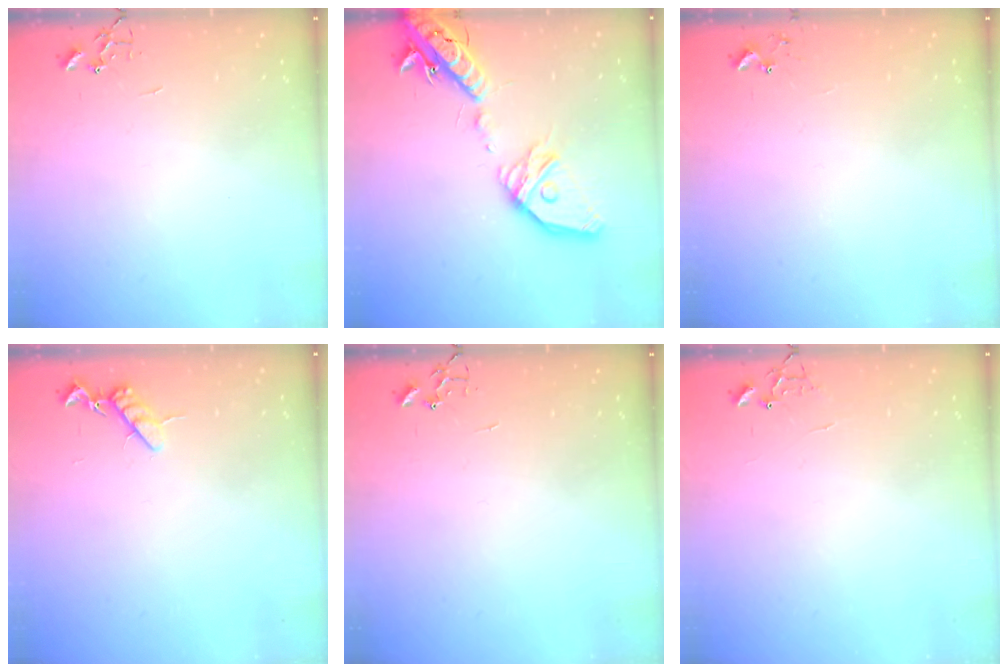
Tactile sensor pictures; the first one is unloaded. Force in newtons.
{"total": 23.1, "press": 22.8, "slide": 3.6}
{"total": 5.5, "press": 5.4, "slide": 0.4}
{"total": 9.1, "press": 9.1, "slide": 0.6}
{"total": 0.0}
{"total": 6.4, "press": 6.4, "slide": 0.6}